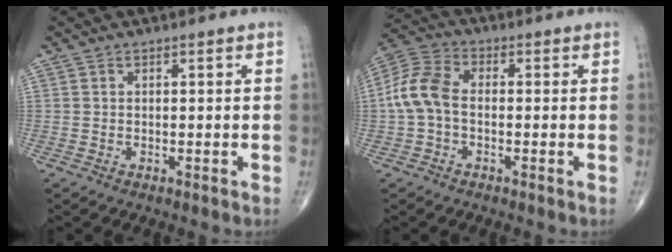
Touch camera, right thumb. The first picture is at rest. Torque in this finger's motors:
{"motor_torque": [-0.13, 0.48, 0.86, -0.05, 0.29]}